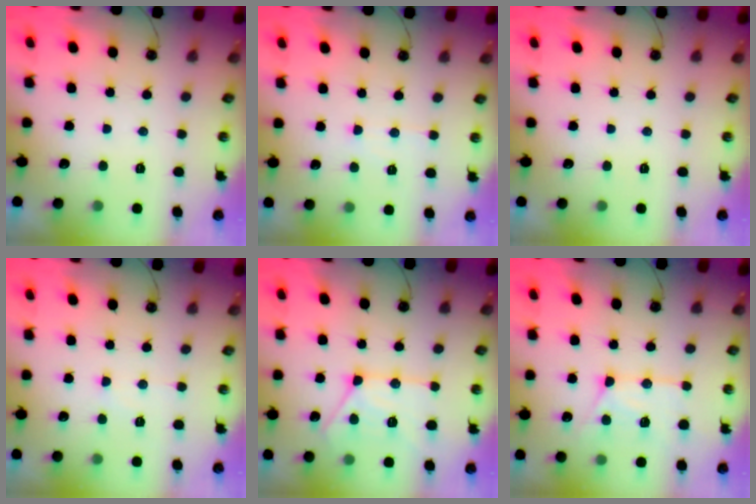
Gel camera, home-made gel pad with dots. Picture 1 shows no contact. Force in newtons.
{"total": 6.2, "press": 6.1, "slide": 0.7}
{"total": 0.0}
{"total": 5.6, "press": 5.6, "slide": 0.8}
{"total": 16.1, "press": 16.1, "slide": 1.4}
{"total": 14.2, "press": 14.1, "slide": 1.0}